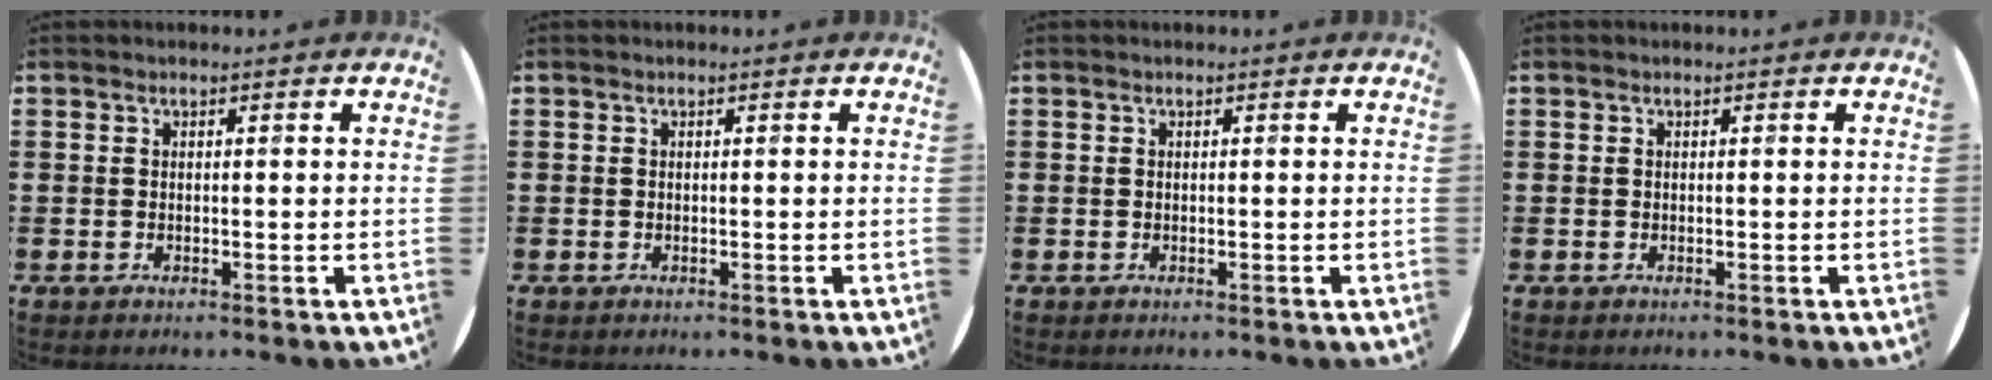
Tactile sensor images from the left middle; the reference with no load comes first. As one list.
[{"total": 0.0}, {"total": 0.0}, {"total": 0.0}]